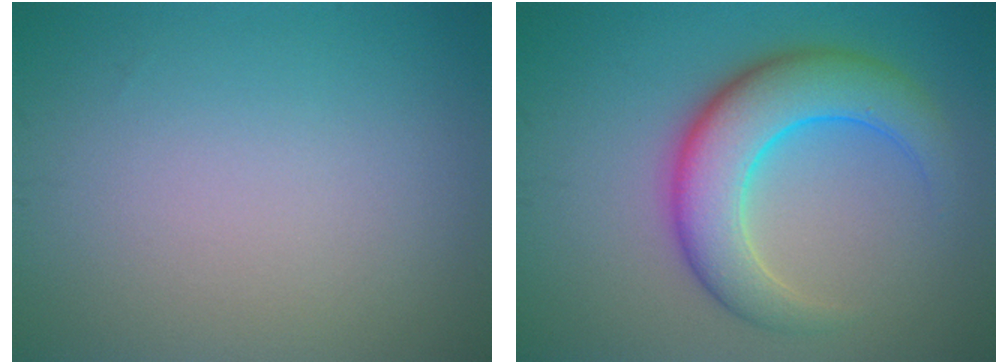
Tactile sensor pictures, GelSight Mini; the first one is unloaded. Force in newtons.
{"total": 7.2, "press": 7.2, "slide": 0.3}